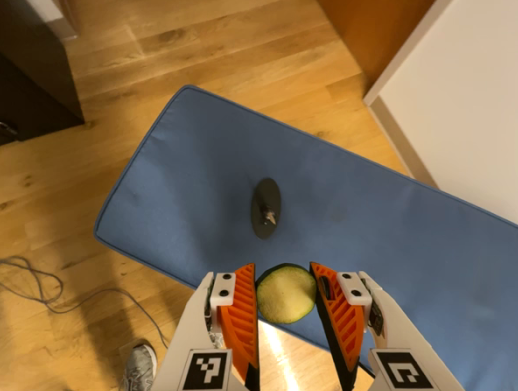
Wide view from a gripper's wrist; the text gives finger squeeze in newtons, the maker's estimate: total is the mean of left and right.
{"total": 8.4, "left": 8.2, "right": 8.7}